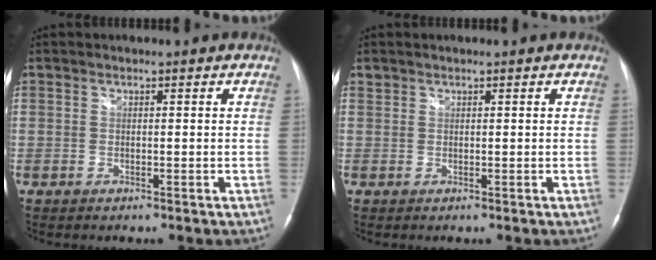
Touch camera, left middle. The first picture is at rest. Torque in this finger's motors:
{"motor_torque": [0.09, -0.06, 0.04, 0.01]}